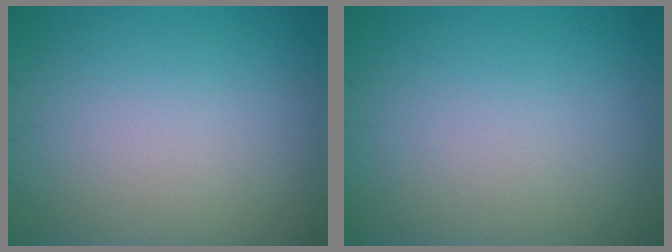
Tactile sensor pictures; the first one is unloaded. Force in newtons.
{"total": 0.0}